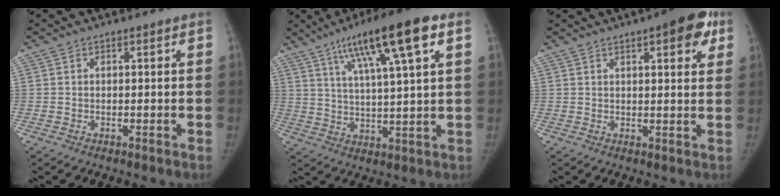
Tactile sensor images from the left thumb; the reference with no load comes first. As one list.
[{"total": 16.3, "force": [8.0, 2.4, 14.0], "torque": [-0.229, -0.007, 0.131]}, {"total": 8.5, "force": [4.2, 3.0, 6.8], "torque": [-0.061, -0.009, 0.047]}]